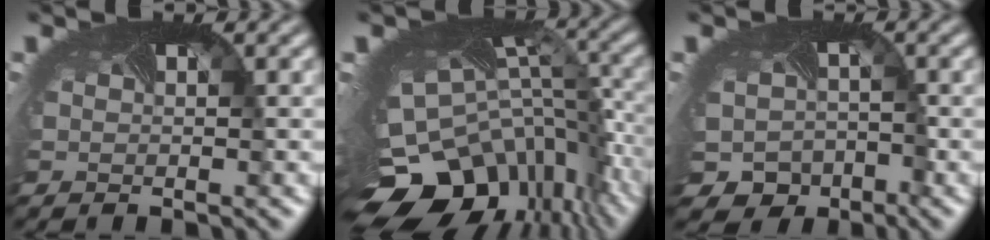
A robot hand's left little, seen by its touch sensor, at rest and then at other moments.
{"total": 15.9, "force": [-6.8, 10.7, 9.6], "torque": [-0.200, -0.043, -0.074]}
{"total": 5.3, "force": [-2.8, 4.5, 0.8], "torque": [-0.007, -0.025, -0.032]}